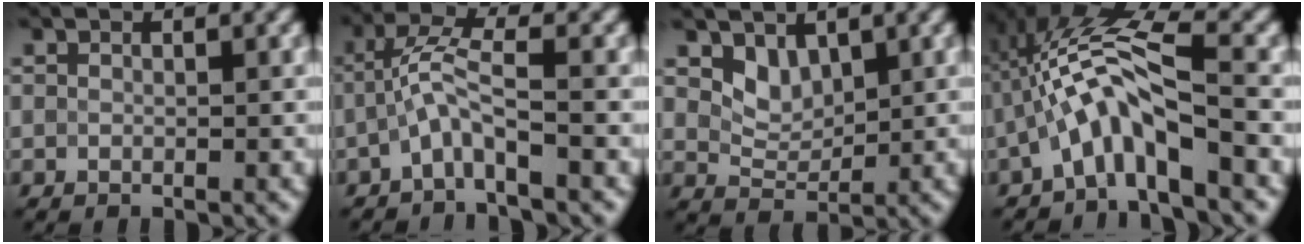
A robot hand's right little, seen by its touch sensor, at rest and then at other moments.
{"total": 3.2, "force": [-1.2, 0.2, 2.9], "torque": [-0.069, 0.013, -0.032]}
{"total": 2.4, "force": [1.5, 1.5, 1.1], "torque": [-0.026, -0.008, 0.030]}
{"total": 5.7, "force": [-1.9, 0.9, 5.3], "torque": [-0.106, 0.019, -0.041]}